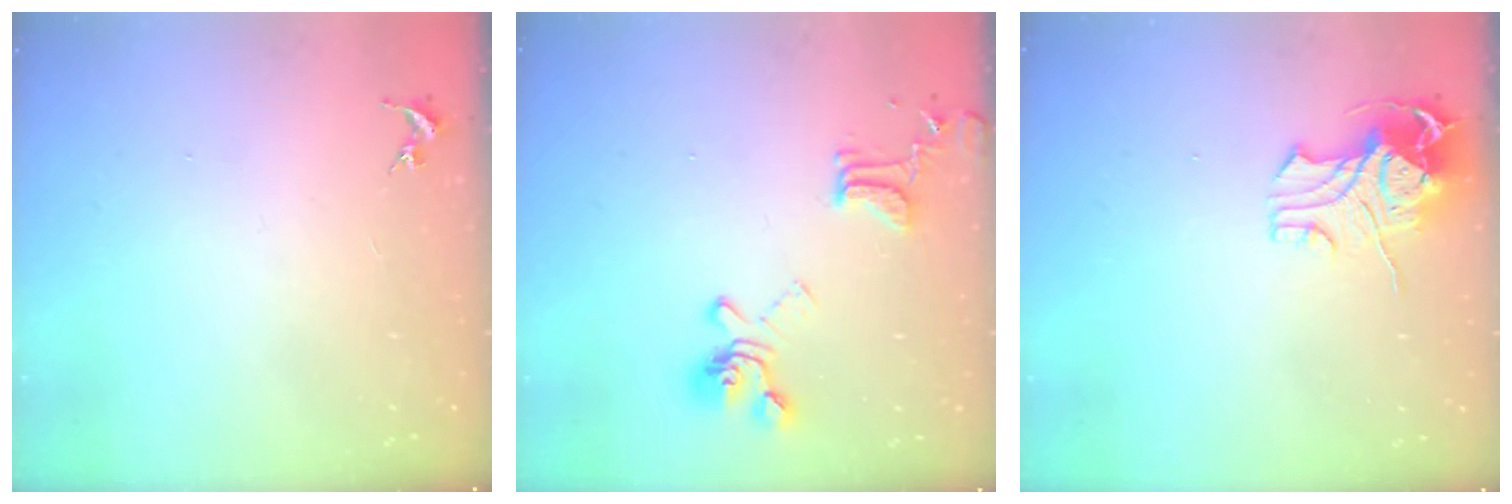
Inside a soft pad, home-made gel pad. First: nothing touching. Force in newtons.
{"total": 16.2, "press": 16.2, "slide": 1.7}
{"total": 10.4, "press": 10.3, "slide": 1.3}